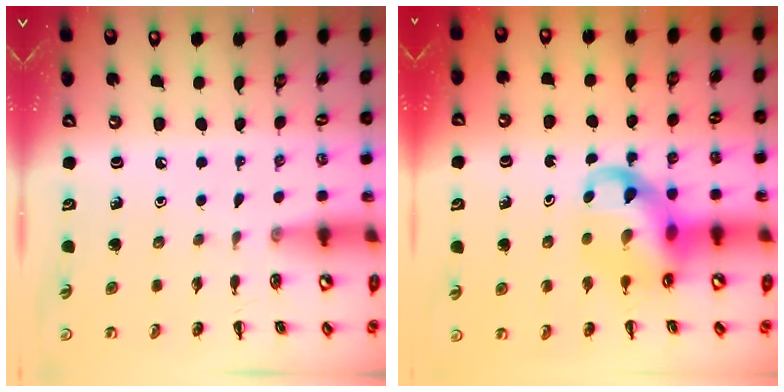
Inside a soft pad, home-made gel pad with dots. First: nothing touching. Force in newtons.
{"total": 11.7, "press": 11.4, "slide": 2.9}